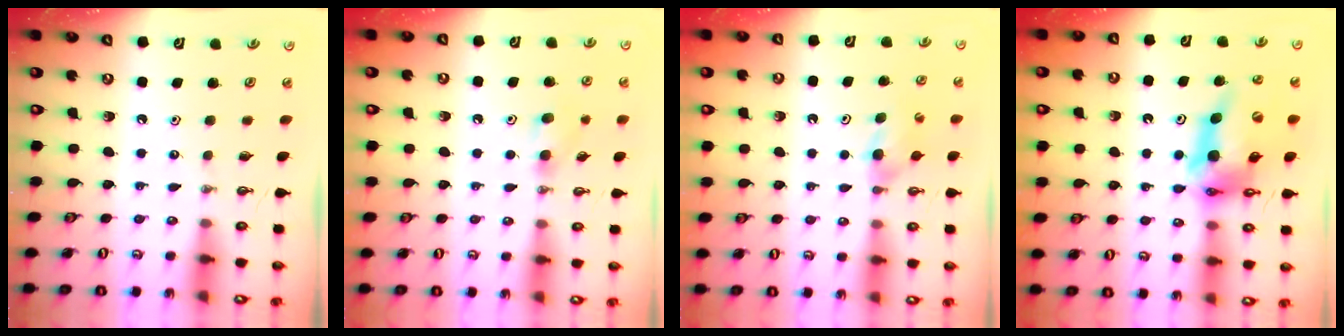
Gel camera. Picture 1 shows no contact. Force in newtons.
{"total": 5.8, "press": 5.8, "slide": 0.3}
{"total": 5.2, "press": 5.1, "slide": 0.9}
{"total": 15.7, "press": 15.6, "slide": 1.4}